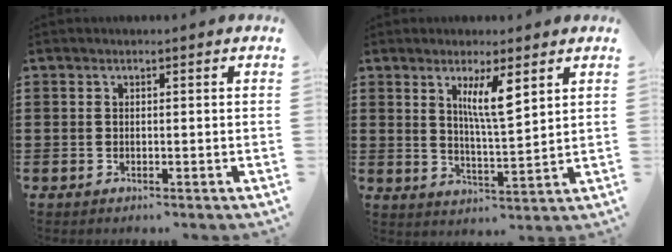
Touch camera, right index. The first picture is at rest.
{"total": 6.2, "force": [3.1, 1.0, 5.3], "torque": [-0.105, -0.001, 0.049]}